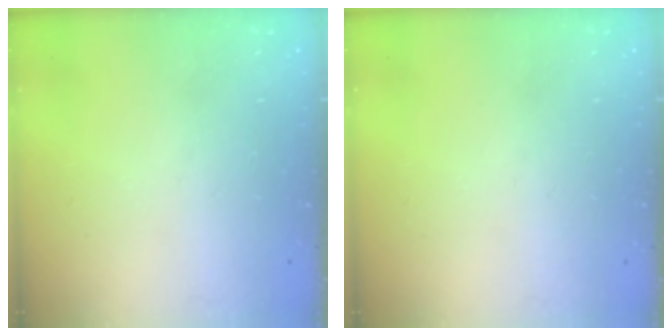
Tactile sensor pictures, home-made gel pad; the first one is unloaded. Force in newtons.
{"total": 0.0}